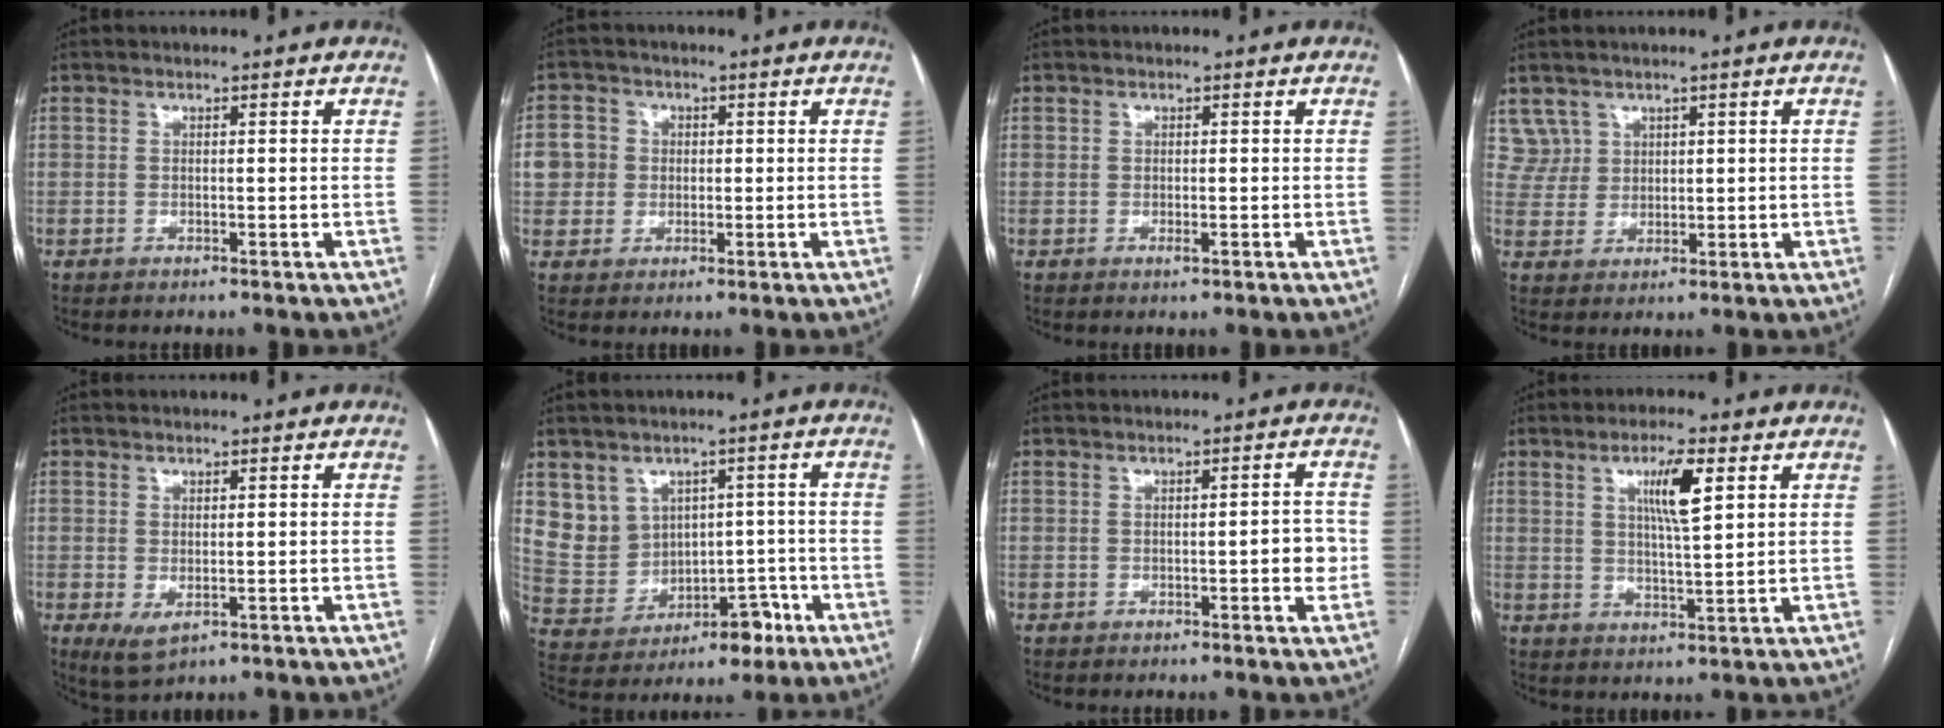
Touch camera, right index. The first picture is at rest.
{"total": 5.8, "force": [0.5, 5.7, 1.1], "torque": [-0.024, 0.020, 0.013]}
{"total": 0.7, "force": [-0.1, 0.3, 0.6], "torque": [-0.008, -0.001, -0.002]}
{"total": 4.2, "force": [2.7, 3.2, -0.4], "torque": [0.020, 0.007, 0.055]}
{"total": 3.2, "force": [-0.9, 1.6, 2.7], "torque": [-0.047, -0.010, -0.002]}
{"total": 9.1, "force": [0.8, 8.6, 2.7], "torque": [-0.042, 0.048, 0.044]}
{"total": 3.3, "force": [-0.7, 0.8, 3.1], "torque": [-0.033, 0.004, -0.010]}
{"total": 6.5, "force": [2.6, 0.7, 5.9], "torque": [-0.105, 0.000, 0.046]}